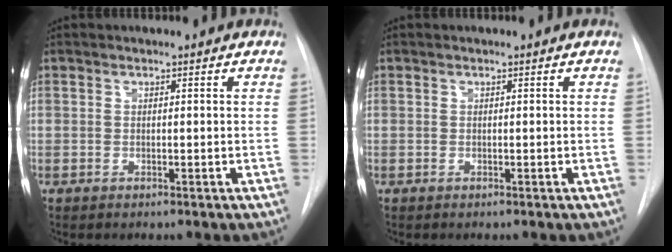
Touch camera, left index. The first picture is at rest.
{"total": 0.0}